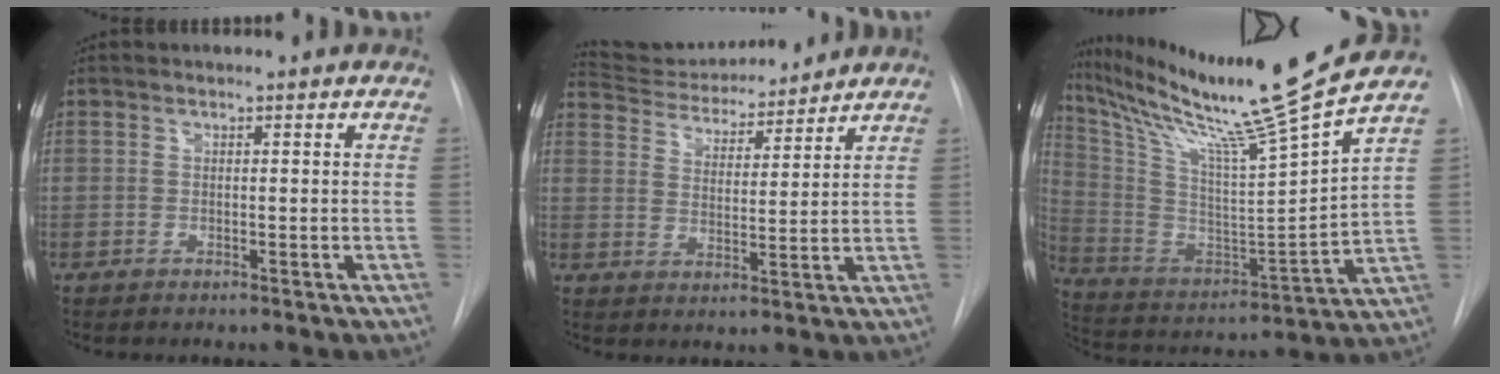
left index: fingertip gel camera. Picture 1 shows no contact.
{"total": 12.4, "force": [11.8, 1.7, 3.3], "torque": [-0.054, 0.009, 0.194]}
{"total": 21.7, "force": [17.8, -3.1, 12.2], "torque": [-0.223, -0.052, 0.298]}